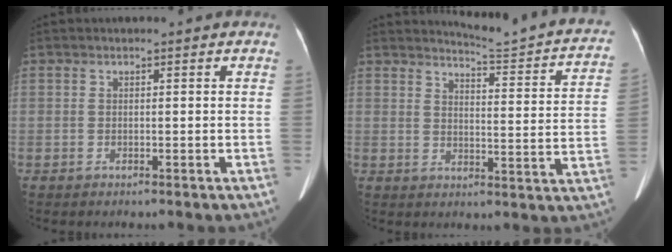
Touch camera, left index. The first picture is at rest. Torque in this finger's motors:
{"motor_torque": [0.39, -0.85, 0.02, 0.01]}